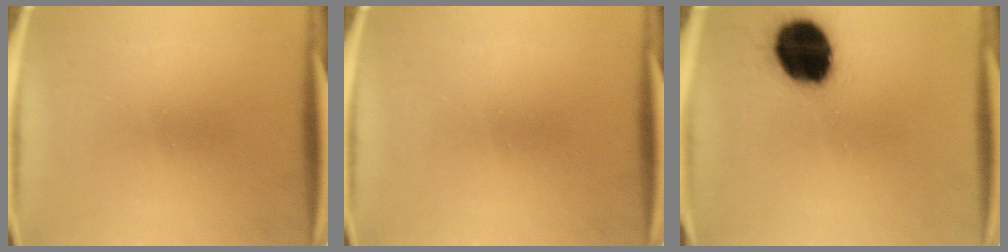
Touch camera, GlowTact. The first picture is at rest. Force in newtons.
{"total": 0.0}
{"total": 19.6}